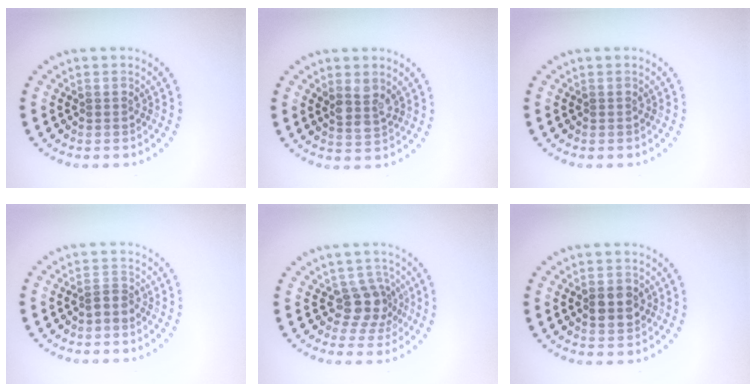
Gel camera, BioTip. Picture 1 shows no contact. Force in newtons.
{"total": 2.3, "press": 2.0, "slide": 1.1}
{"total": 0.0}
{"total": 1.3, "press": 0.9, "slide": 1.0}
{"total": 2.9, "press": 2.2, "slide": 1.9}
{"total": 2.4, "press": 2.4, "slide": 0.1}